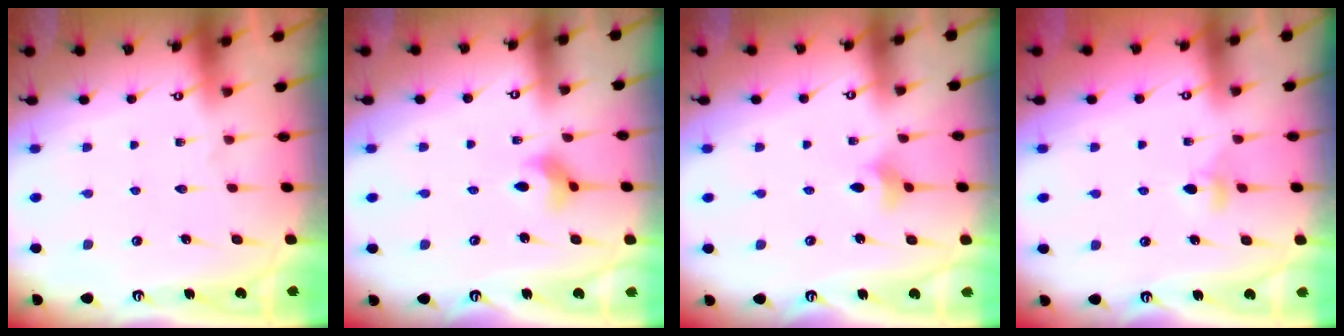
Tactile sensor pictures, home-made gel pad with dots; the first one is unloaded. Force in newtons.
{"total": 3.9, "press": 3.9, "slide": 0.7}
{"total": 4.2, "press": 4.2, "slide": 0.7}
{"total": 3.7, "press": 3.6, "slide": 0.7}